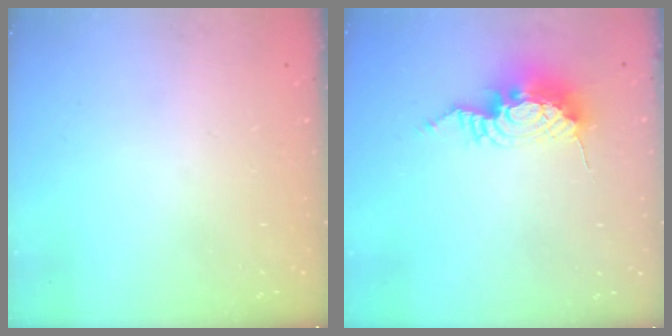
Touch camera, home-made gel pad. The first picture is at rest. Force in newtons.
{"total": 12.2, "press": 12.1, "slide": 1.2}